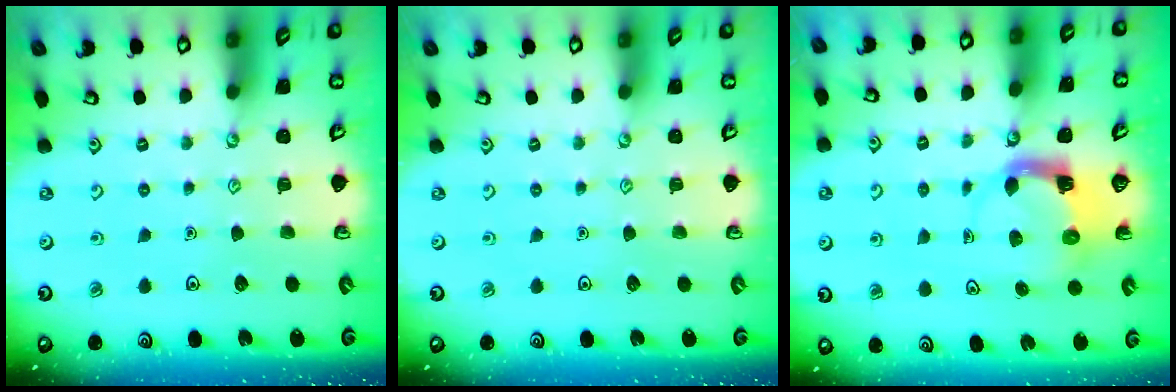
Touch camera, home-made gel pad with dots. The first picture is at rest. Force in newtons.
{"total": 0.0}
{"total": 3.9, "press": 3.9, "slide": 0.6}